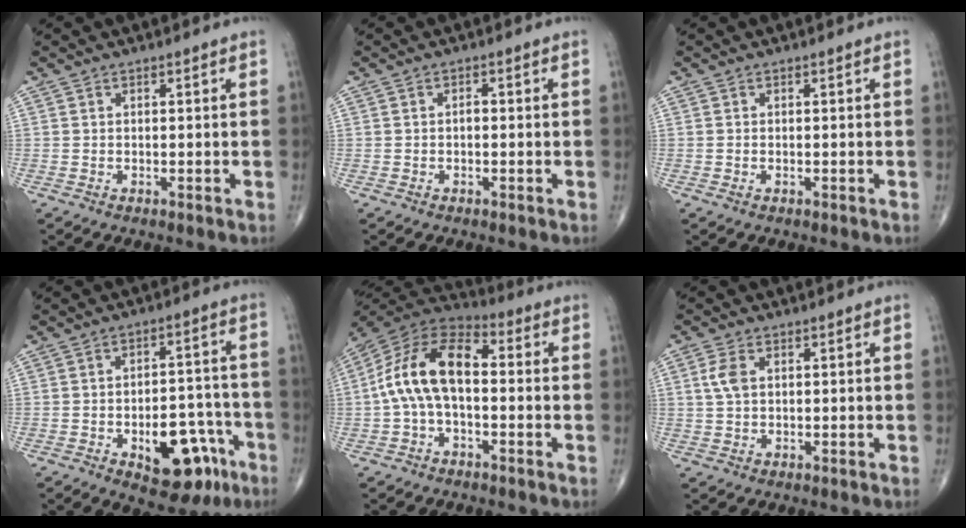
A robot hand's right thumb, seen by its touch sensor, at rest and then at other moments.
{"total": 0.9, "force": [-0.2, 0.6, 0.7], "torque": [-0.009, 0.002, -0.006]}
{"total": 0.0}
{"total": 14.4, "force": [-6.4, 7.6, 10.5], "torque": [-0.108, 0.048, -0.077]}
{"total": 14.2, "force": [-0.3, 7.7, 11.9], "torque": [-0.220, 0.043, -0.019]}
{"total": 3.7, "force": [0.9, 2.3, 2.8], "torque": [-0.063, 0.006, 0.018]}